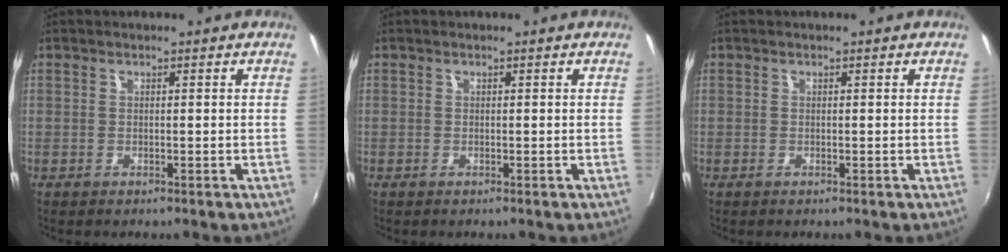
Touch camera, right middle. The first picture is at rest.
{"total": 0.0}
{"total": 0.0}